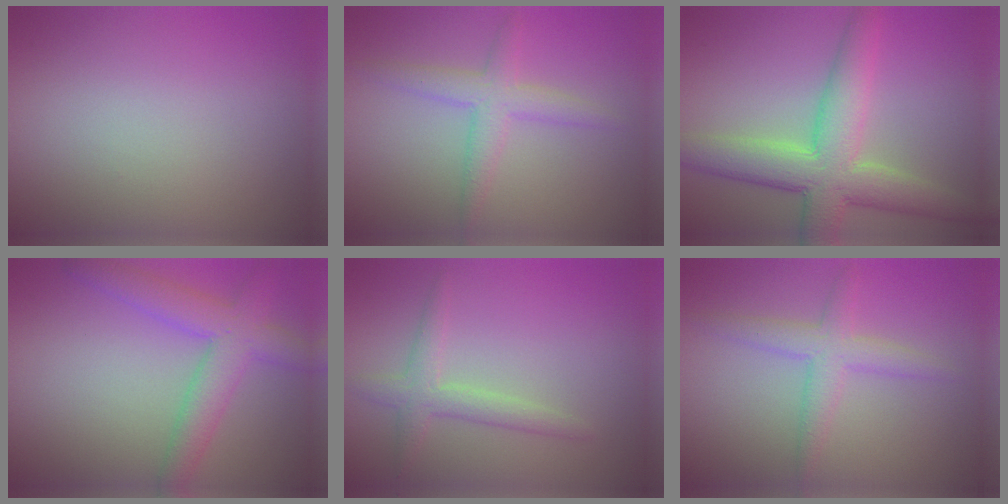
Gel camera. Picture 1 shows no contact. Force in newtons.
{"total": 2.9, "press": 2.9, "slide": 0.2}
{"total": 7.5, "press": 7.5, "slide": 0.4}
{"total": 4.7, "press": 4.6, "slide": 0.4}
{"total": 2.4, "press": 2.4, "slide": 0.1}
{"total": 2.9, "press": 2.9, "slide": 0.2}